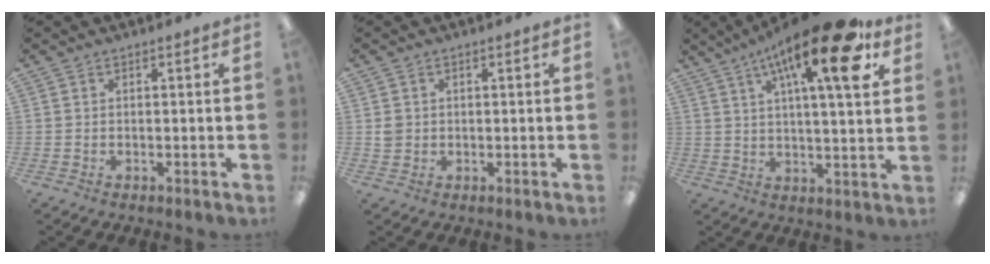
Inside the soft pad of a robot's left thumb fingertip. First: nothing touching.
{"total": 2.0, "force": [0.3, 1.9, 0.5], "torque": [-0.004, 0.002, 0.003]}
{"total": 19.7, "force": [10.1, 5.1, 16.1], "torque": [-0.246, -0.043, 0.149]}